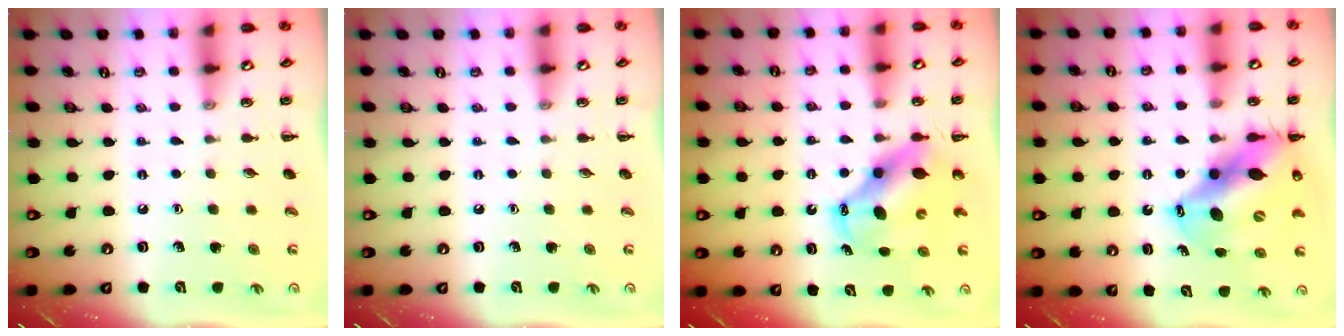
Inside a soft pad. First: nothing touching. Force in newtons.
{"total": 0.0}
{"total": 7.4, "press": 7.2, "slide": 1.7}
{"total": 15.0, "press": 14.4, "slide": 4.2}